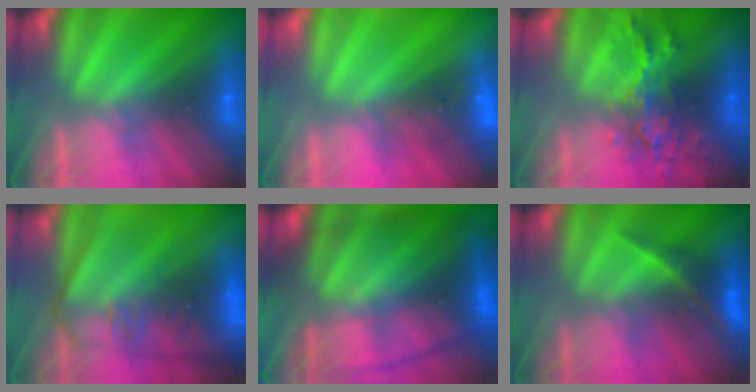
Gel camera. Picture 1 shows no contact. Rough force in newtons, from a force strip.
{"total": 2.6}
{"total": 8.1}
{"total": 7.1}
{"total": 7.2}
{"total": 2.4}